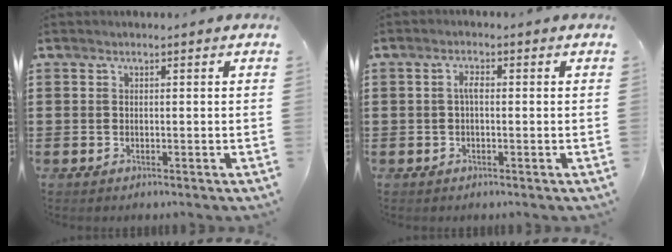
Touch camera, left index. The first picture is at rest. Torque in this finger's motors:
{"motor_torque": [0.07, -0.01, 0.05, 0.05]}